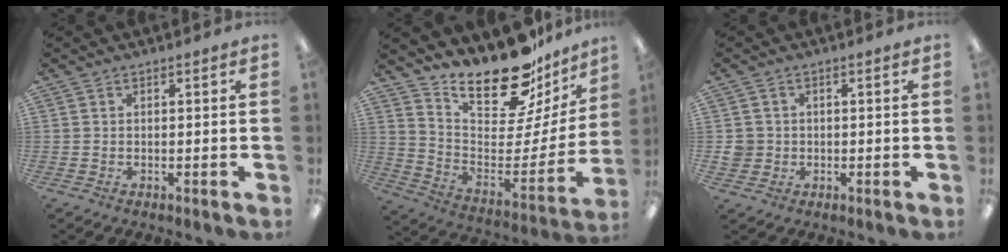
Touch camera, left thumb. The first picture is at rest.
{"total": 21.2, "force": [17.8, 6.8, 9.3], "torque": [-0.137, -0.144, 0.304]}
{"total": 3.3, "force": [-0.1, 3.3, 0.5], "torque": [-0.014, 0.008, -0.002]}